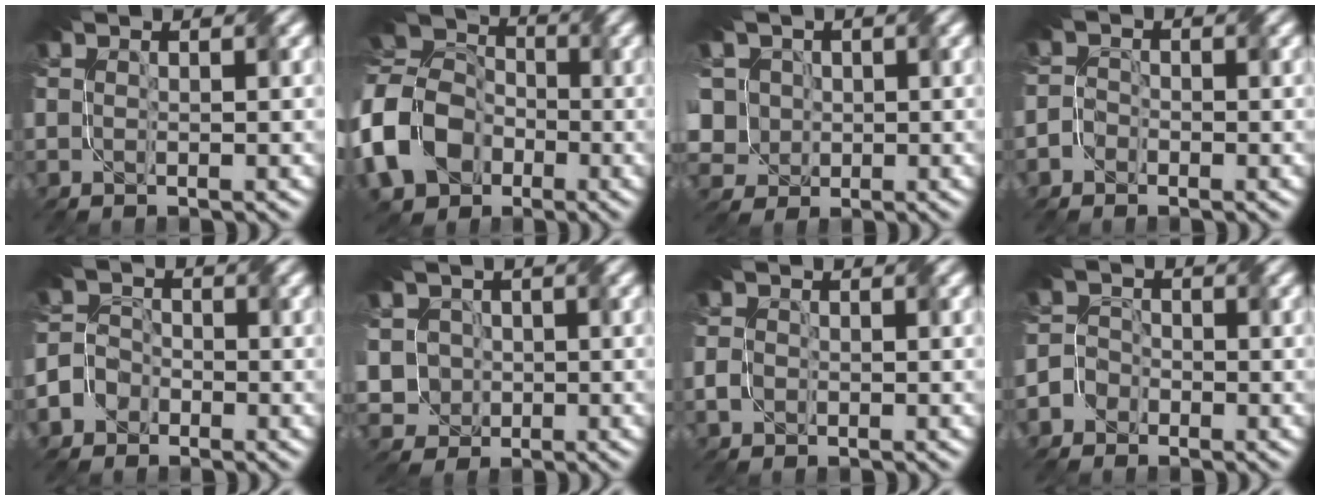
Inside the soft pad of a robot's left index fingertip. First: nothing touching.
{"total": 11.7, "force": [-3.6, 8.8, 6.7], "torque": [-0.171, -0.005, -0.077]}
{"total": 7.2, "force": [1.5, 6.0, 3.7], "torque": [-0.083, 0.023, -0.012]}
{"total": 1.5, "force": [-1.3, 0.8, -0.1], "torque": [0.015, 0.005, -0.024]}
{"total": 3.9, "force": [-2.5, 3.0, 0.5], "torque": [0.005, 0.005, -0.053]}
{"total": 4.0, "force": [-0.2, 3.8, 1.3], "torque": [-0.032, 0.020, -0.020]}
{"total": 1.0, "force": [-0.8, 0.6, 0.3], "torque": [-0.009, 0.002, -0.019]}
{"total": 3.3, "force": [-2.3, 2.4, 0.0], "torque": [0.022, 0.006, -0.049]}